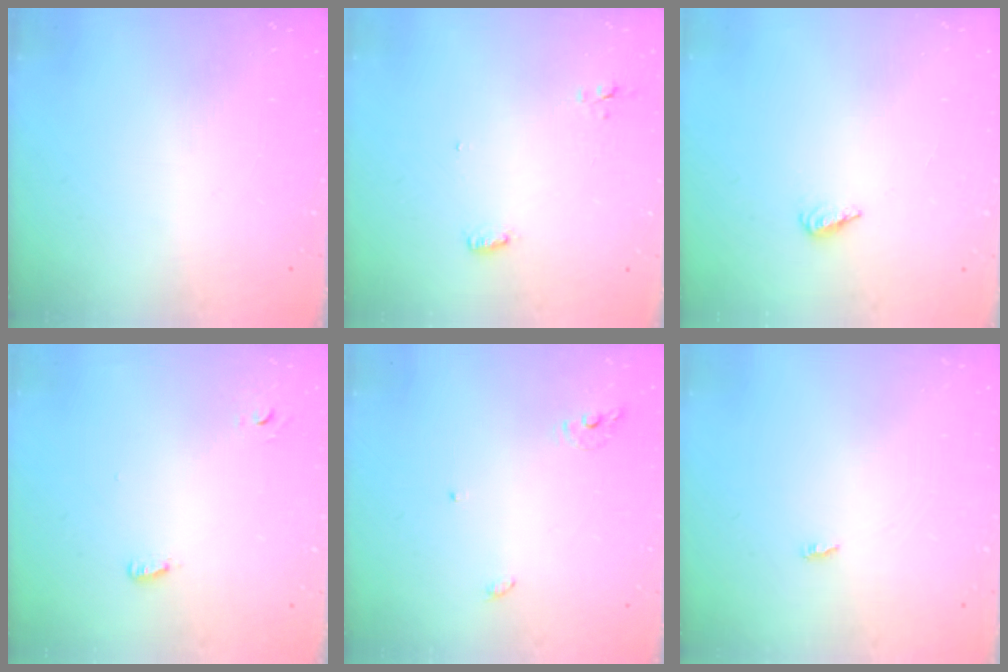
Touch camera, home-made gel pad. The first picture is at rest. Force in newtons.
{"total": 4.6, "press": 4.4, "slide": 1.1}
{"total": 2.1, "press": 1.9, "slide": 0.8}
{"total": 2.6, "press": 2.5, "slide": 0.6}
{"total": 4.9, "press": 4.9, "slide": 0.4}
{"total": 1.8, "press": 1.8, "slide": 0.2}